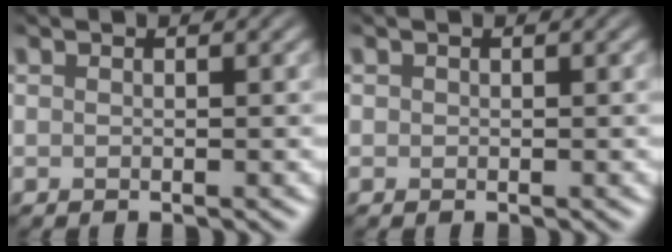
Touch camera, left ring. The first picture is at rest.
{"total": 0.0}